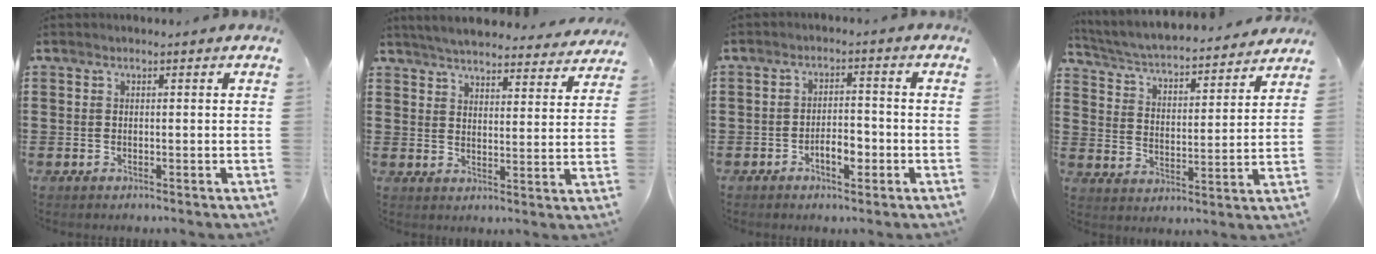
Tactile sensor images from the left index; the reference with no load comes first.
{"total": 5.2, "force": [5.1, 0.0, 1.1], "torque": [-0.042, -0.028, 0.089]}
{"total": 4.0, "force": [-1.8, 1.8, 3.0], "torque": [-0.054, 0.006, -0.033]}
{"total": 4.2, "force": [4.0, 0.0, 1.2], "torque": [-0.043, -0.036, 0.062]}